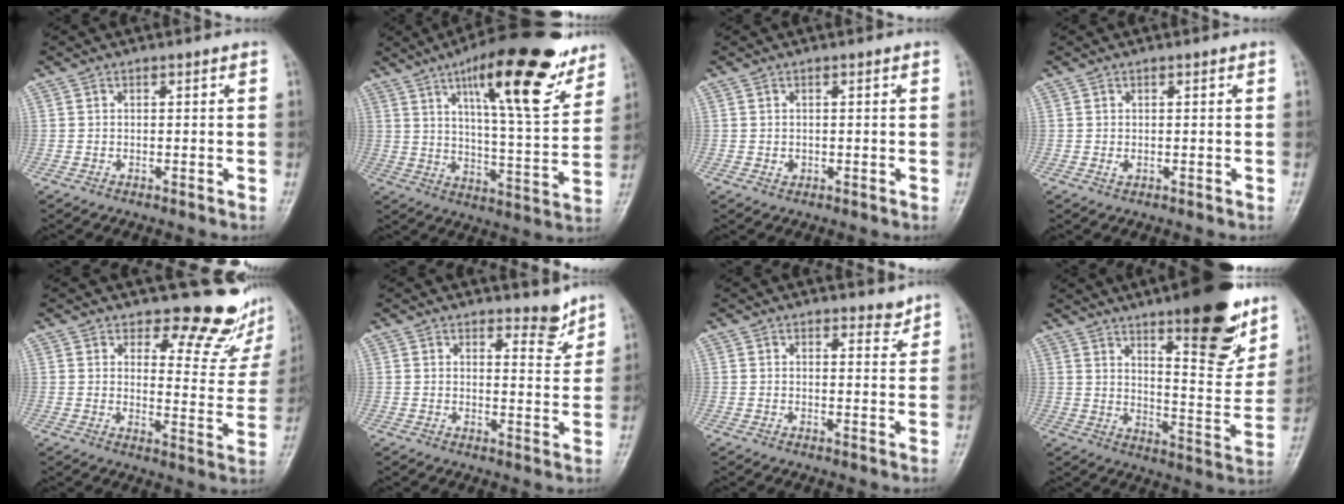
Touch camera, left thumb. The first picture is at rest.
{"total": 22.8, "force": [13.2, 6.0, 17.6], "torque": [-0.233, -0.050, 0.203]}
{"total": 1.1, "force": [0.1, 0.8, 0.7], "torque": [-0.005, 0.001, 0.006]}
{"total": 1.2, "force": [0.2, 0.6, 1.0], "torque": [-0.016, 0.003, 0.008]}
{"total": 13.2, "force": [11.2, 5.2, 4.8], "torque": [-0.013, -0.101, 0.126]}
{"total": 4.3, "force": [3.6, 1.5, 1.8], "torque": [-0.005, -0.031, 0.049]}
{"total": 2.3, "force": [2.1, 0.9, 0.7], "torque": [0.006, -0.016, 0.026]}
{"total": 19.4, "force": [12.2, 5.5, 14.1], "torque": [-0.154, -0.071, 0.182]}